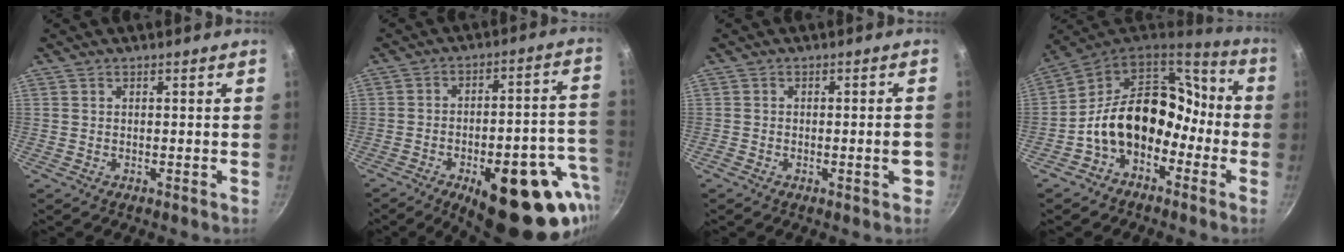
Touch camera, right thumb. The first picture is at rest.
{"total": 26.7, "force": [-11.5, 11.1, 21.3], "torque": [-0.224, 0.040, -0.147]}
{"total": 3.7, "force": [-1.2, 1.4, 3.2], "torque": [-0.022, 0.007, -0.017]}
{"total": 17.2, "force": [-5.0, 12.5, 10.7], "torque": [-0.121, 0.082, -0.100]}